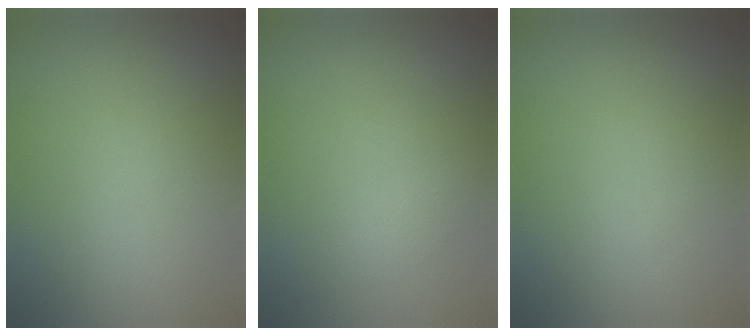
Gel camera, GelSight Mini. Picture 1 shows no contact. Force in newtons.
{"total": 0.7, "press": 0.7, "slide": 0.0}
{"total": 0.0}